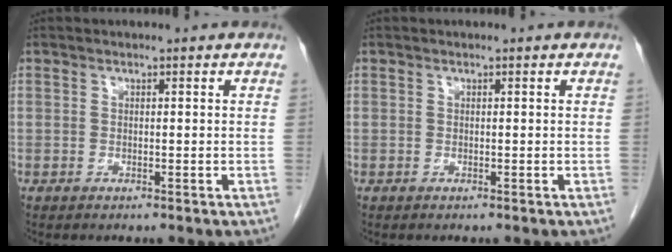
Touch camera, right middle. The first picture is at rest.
{"total": 0.0}